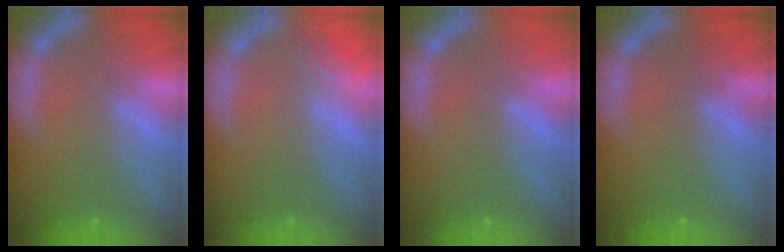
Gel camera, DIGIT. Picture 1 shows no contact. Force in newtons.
{"total": 1.5}
{"total": 0.0}
{"total": 0.0}